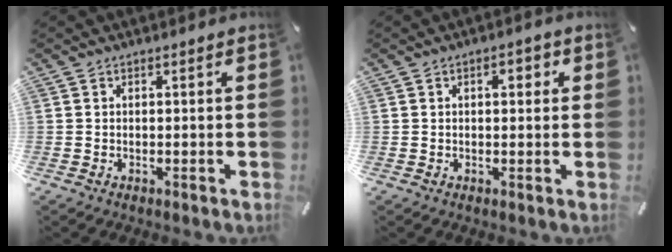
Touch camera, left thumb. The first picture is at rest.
{"total": 2.7, "force": [0.7, 1.5, 2.2], "torque": [-0.030, 0.004, 0.004]}